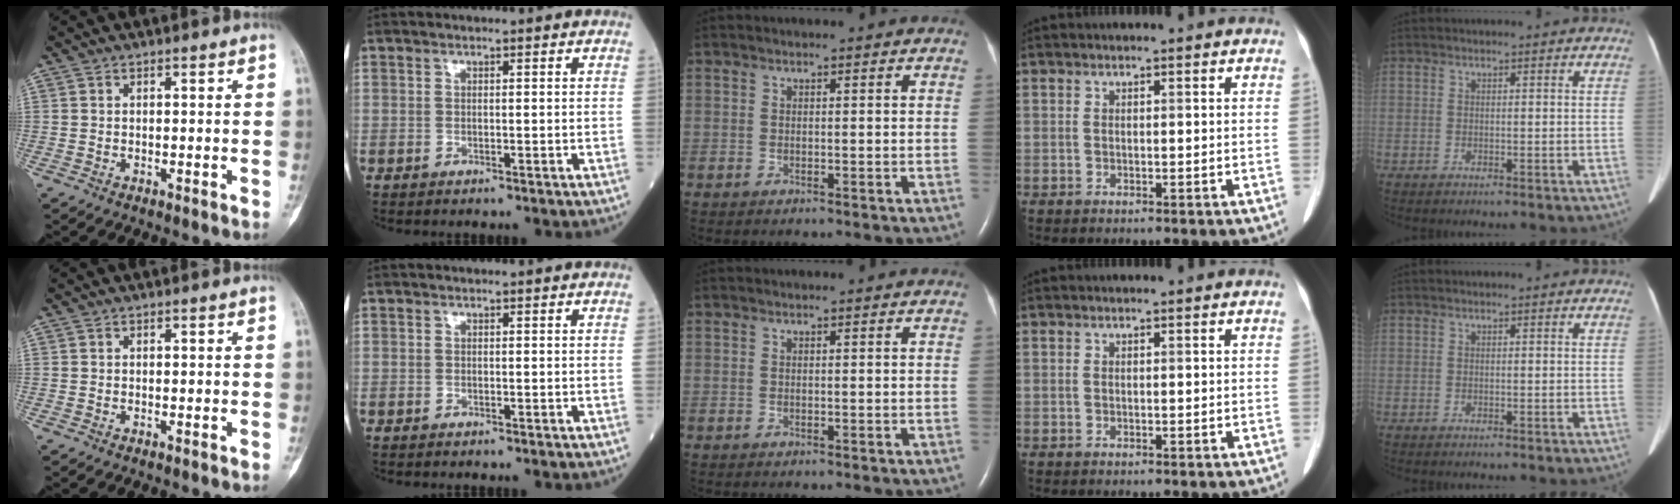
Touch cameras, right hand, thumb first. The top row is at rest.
{}